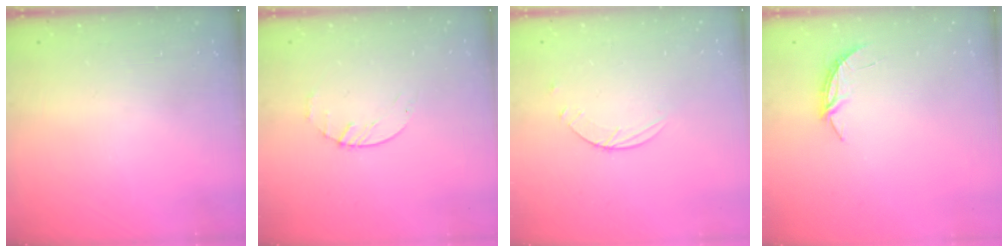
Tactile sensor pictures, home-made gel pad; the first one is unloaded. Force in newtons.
{"total": 2.2, "press": 2.2, "slide": 0.3}
{"total": 2.5, "press": 2.4, "slide": 0.3}
{"total": 4.4, "press": 4.3, "slide": 0.4}